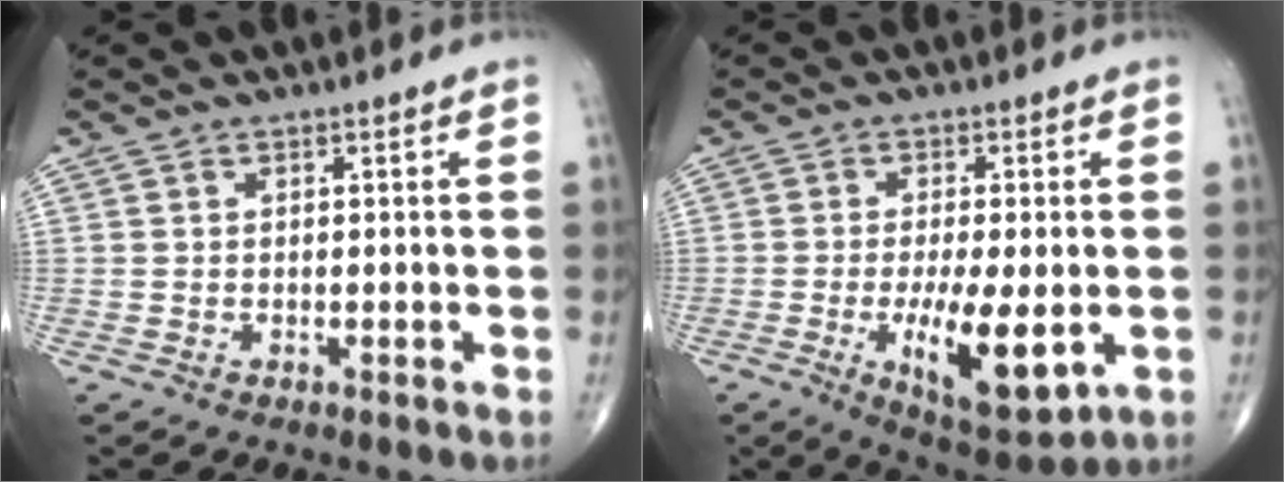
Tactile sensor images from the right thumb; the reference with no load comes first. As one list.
[{"total": 12.5, "force": [-2.9, 4.3, 11.4], "torque": [-0.180, -0.022, -0.037]}]